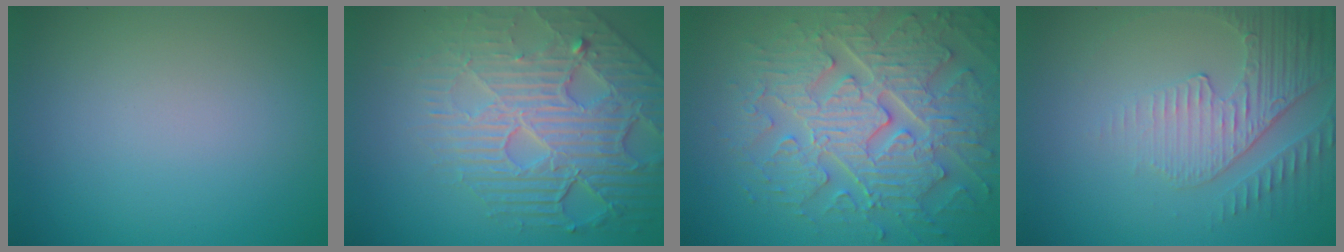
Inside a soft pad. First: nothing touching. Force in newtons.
{"total": 7.2, "press": 5.5, "slide": 4.6}
{"total": 8.0, "press": 6.5, "slide": 4.7}
{"total": 4.0, "press": 3.5, "slide": 1.8}